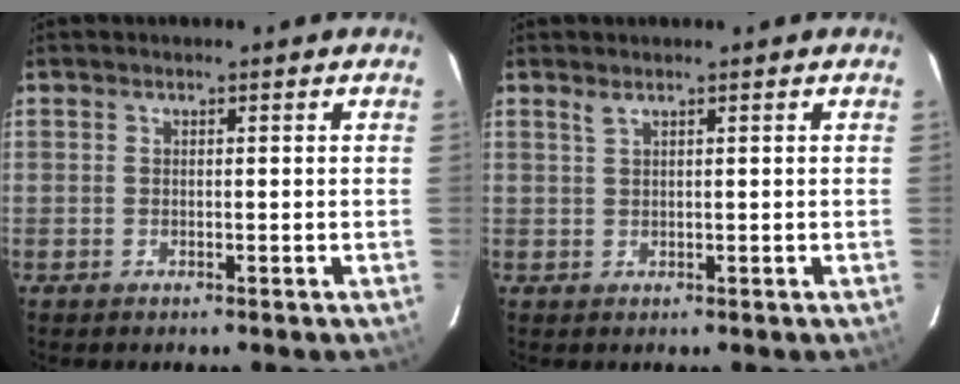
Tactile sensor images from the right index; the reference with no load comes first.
{"total": 0.9, "force": [0.6, -0.1, 0.6], "torque": [-0.010, 0.001, 0.012]}